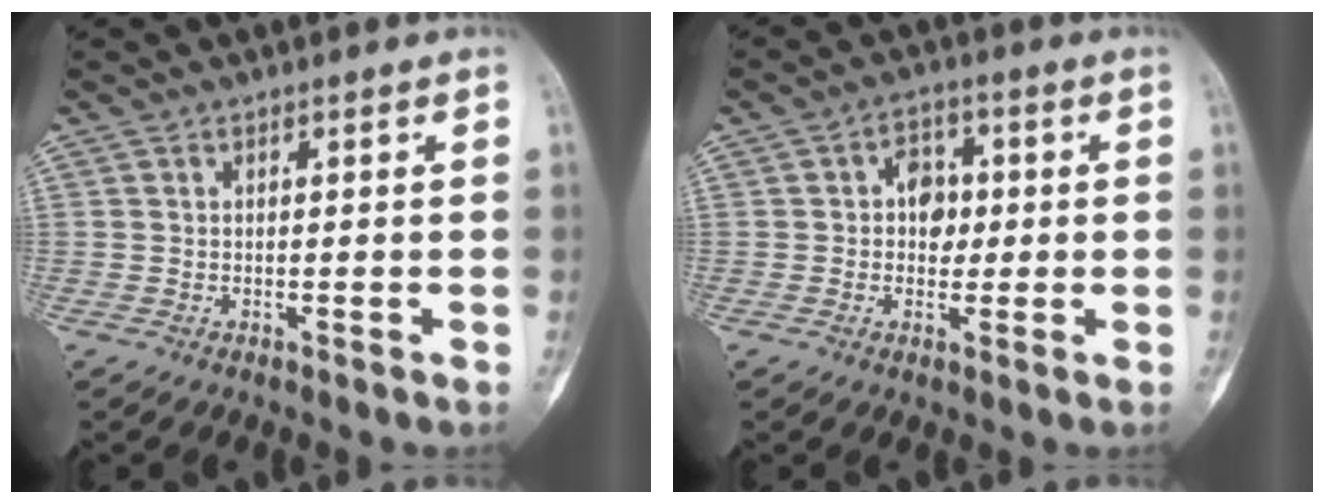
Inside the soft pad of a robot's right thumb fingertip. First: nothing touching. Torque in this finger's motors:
{"motor_torque": [0.57, 0.74, 0.29, -0.43, 0.01]}